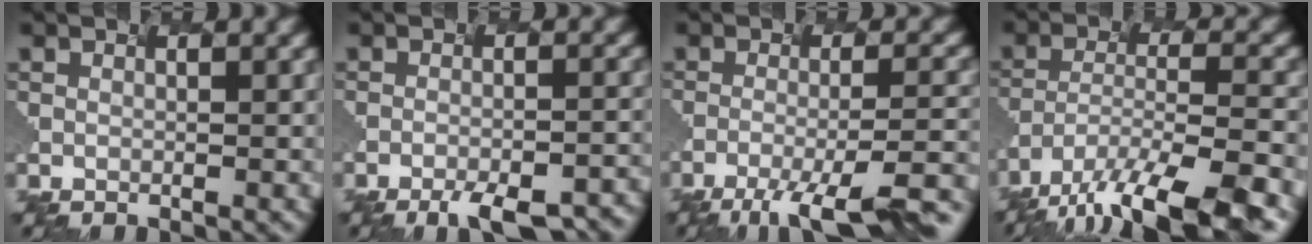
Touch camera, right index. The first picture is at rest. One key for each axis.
{"total": 7.0, "fx": -5.0, "fy": 1.6, "fz": 4.7, "tx": -0.065, "ty": -0.015, "tz": -0.056}
{"total": 10.5, "fx": -6.8, "fy": 2.1, "fz": 7.7, "tx": -0.112, "ty": -0.003, "tz": -0.091}
{"total": 12.2, "fx": -9.8, "fy": 2.8, "fz": 6.7, "tx": -0.129, "ty": -0.021, "tz": -0.147}